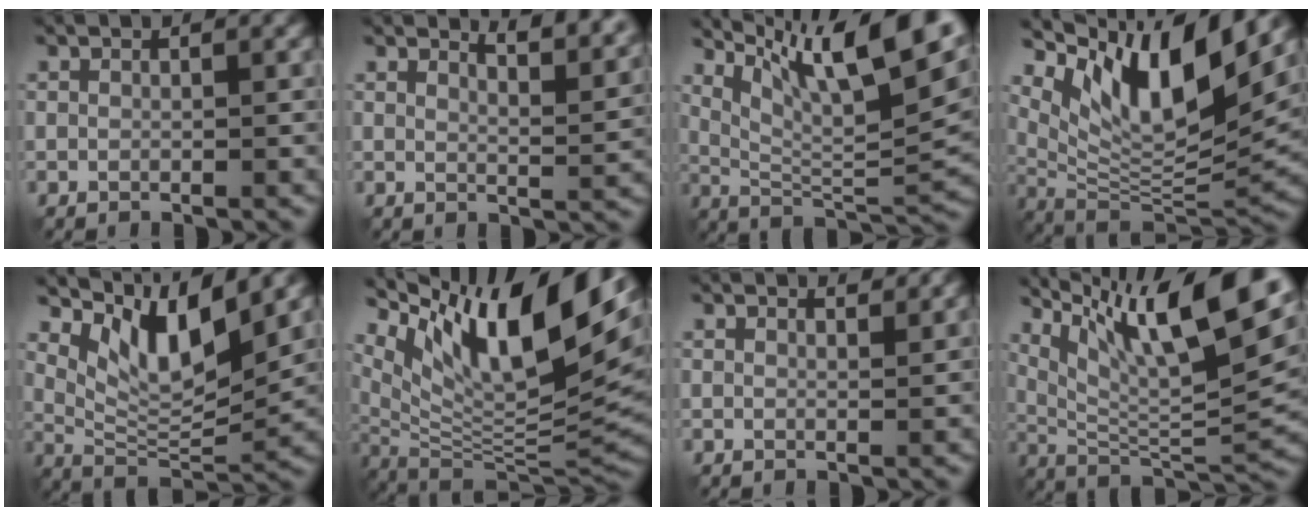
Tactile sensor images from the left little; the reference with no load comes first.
{"total": 6.3, "force": [4.9, 1.8, 3.6], "torque": [-0.036, 0.015, 0.048]}
{"total": 12.5, "force": [6.5, 3.3, 10.2], "torque": [-0.171, 0.010, 0.125]}
{"total": 11.9, "force": [5.3, 4.1, 9.8], "torque": [-0.165, -0.004, 0.110]}
{"total": 7.8, "force": [3.6, 2.8, 6.3], "torque": [-0.109, -0.010, 0.074]}
{"total": 15.3, "force": [6.4, 5.9, 12.6], "torque": [-0.231, 0.016, 0.123]}
{"total": 2.2, "force": [1.9, 0.6, 1.0], "torque": [-0.005, 0.008, 0.017]}
{"total": 13.9, "force": [7.1, 3.7, 11.3], "torque": [-0.195, 0.015, 0.137]}